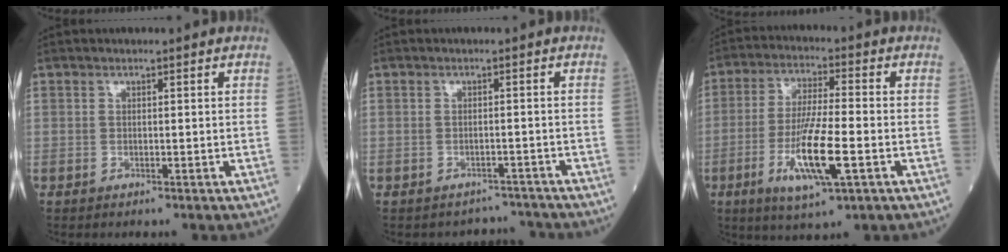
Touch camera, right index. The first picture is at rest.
{"total": 3.7, "force": [-3.4, 0.6, -1.2], "torque": [0.015, 0.013, -0.043]}
{"total": 11.4, "force": [-3.5, 1.3, 10.8], "torque": [-0.211, -0.015, -0.061]}